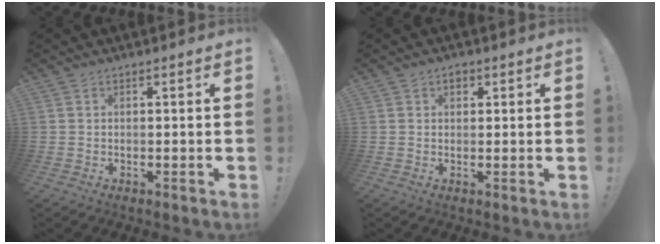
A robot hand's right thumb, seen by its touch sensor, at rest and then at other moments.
{"total": 1.9, "force": [0.9, 1.5, 0.8], "torque": [-0.006, -0.001, 0.014]}